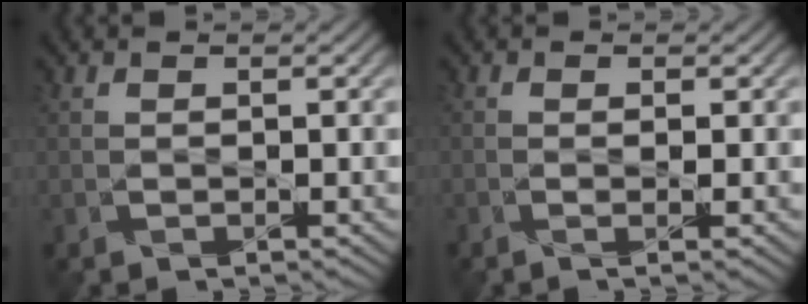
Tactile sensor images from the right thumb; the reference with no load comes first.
{"total": 0.8, "force": [-0.2, -0.4, 0.7], "torque": [-0.008, 0.003, -0.006]}